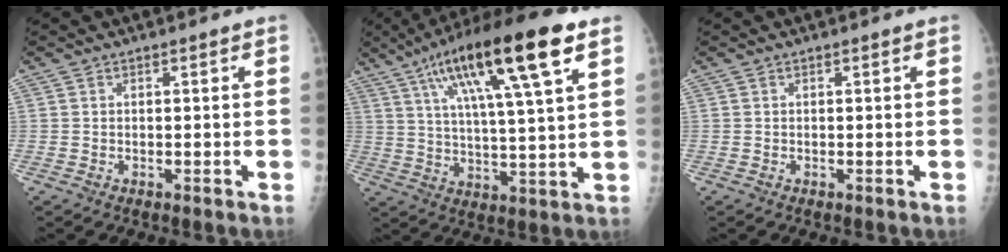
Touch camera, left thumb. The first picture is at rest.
{"total": 20.5, "force": [10.0, 3.6, 17.5], "torque": [-0.293, -0.005, 0.165]}
{"total": 0.0}